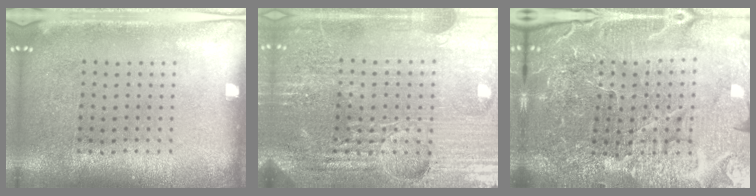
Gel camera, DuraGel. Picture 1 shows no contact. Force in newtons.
{"total": 5.4, "press": 4.9, "slide": 2.2}
{"total": 6.2, "press": 5.5, "slide": 2.9}